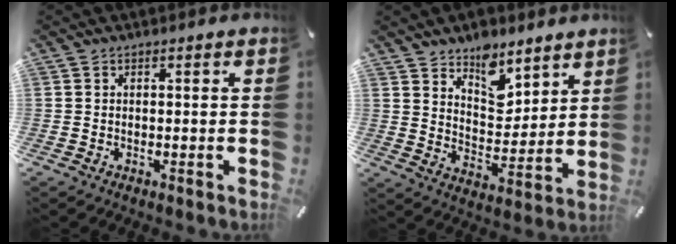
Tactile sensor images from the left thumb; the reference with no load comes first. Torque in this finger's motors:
{"motor_torque": [0.56, -0.37, 0.09, -0.13, -0.01]}